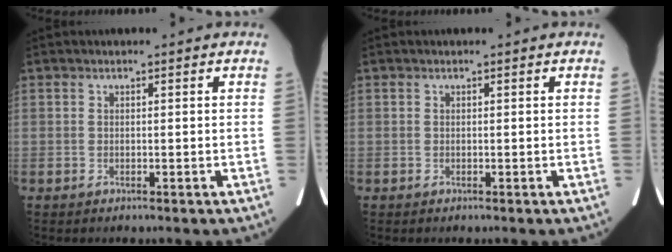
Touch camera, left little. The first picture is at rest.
{"total": 0.0}